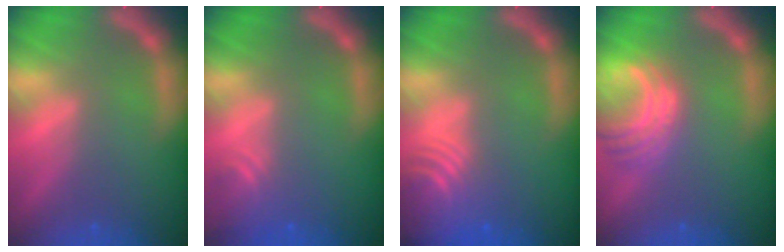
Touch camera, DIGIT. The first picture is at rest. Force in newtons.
{"total": 2.4}
{"total": 8.0}
{"total": 6.0}